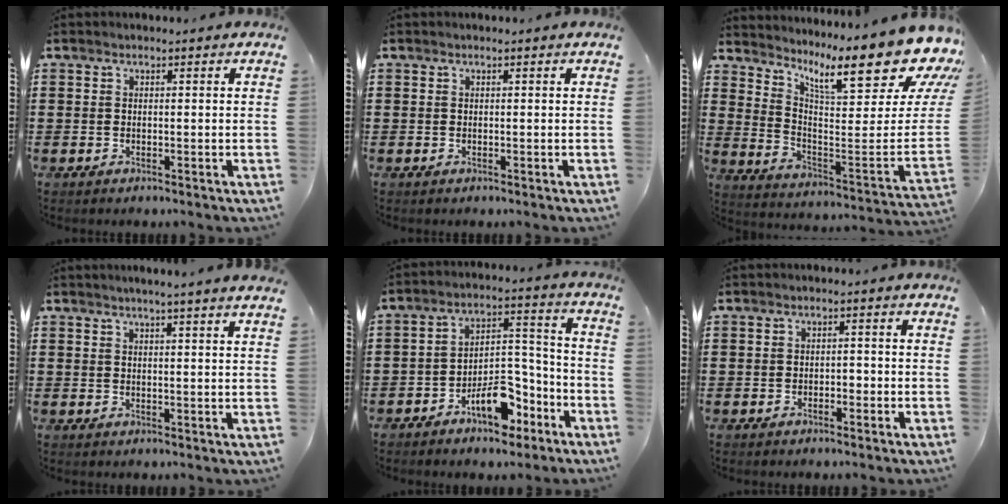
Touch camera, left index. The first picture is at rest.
{"total": 0.0}
{"total": 15.3, "force": [10.7, 3.4, 10.4], "torque": [-0.168, -0.094, 0.169]}
{"total": 2.3, "force": [2.0, -0.8, 0.9], "torque": [-0.020, -0.006, 0.037]}
{"total": 9.1, "force": [-6.0, 4.4, 5.3], "torque": [-0.088, 0.023, -0.108]}
{"total": 1.3, "force": [-1.0, 0.6, 0.5], "torque": [-0.015, 0.000, -0.021]}